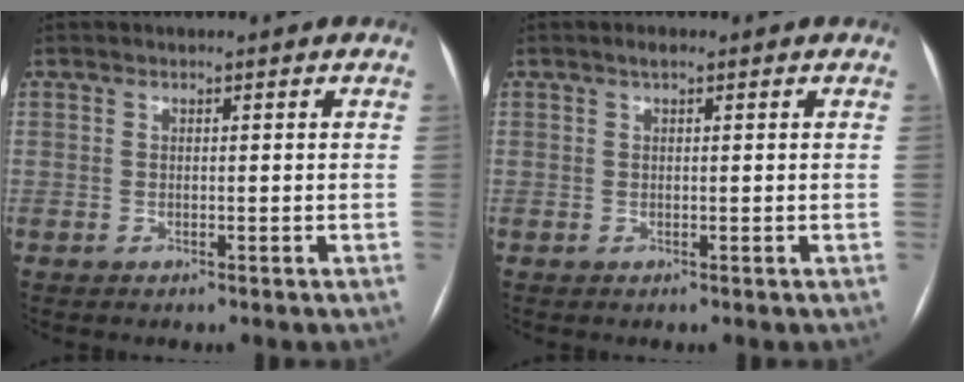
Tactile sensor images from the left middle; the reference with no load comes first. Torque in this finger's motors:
{"motor_torque": [0.20, -0.28, 0.05, 0.01]}